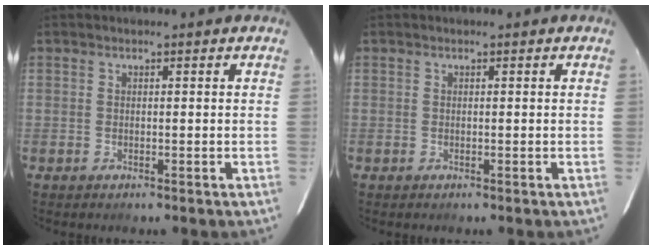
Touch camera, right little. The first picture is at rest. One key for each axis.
{"total": 0.0}